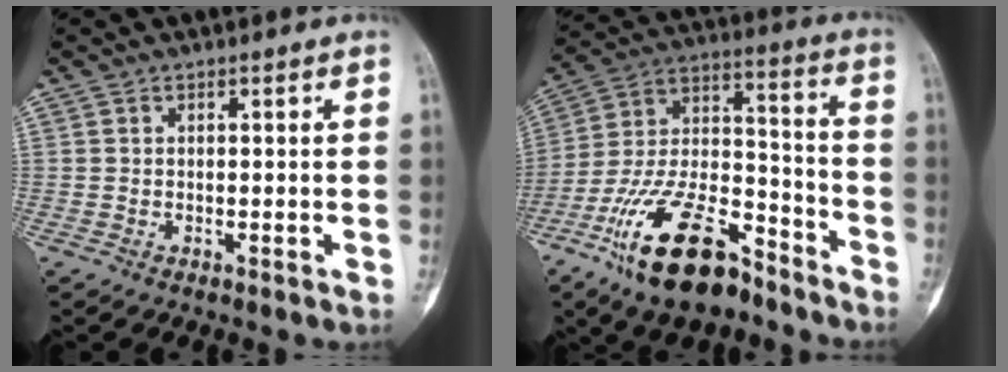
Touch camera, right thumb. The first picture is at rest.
{"total": 20.9, "force": [-13.3, 8.8, 13.5], "torque": [-0.258, 0.078, -0.241]}